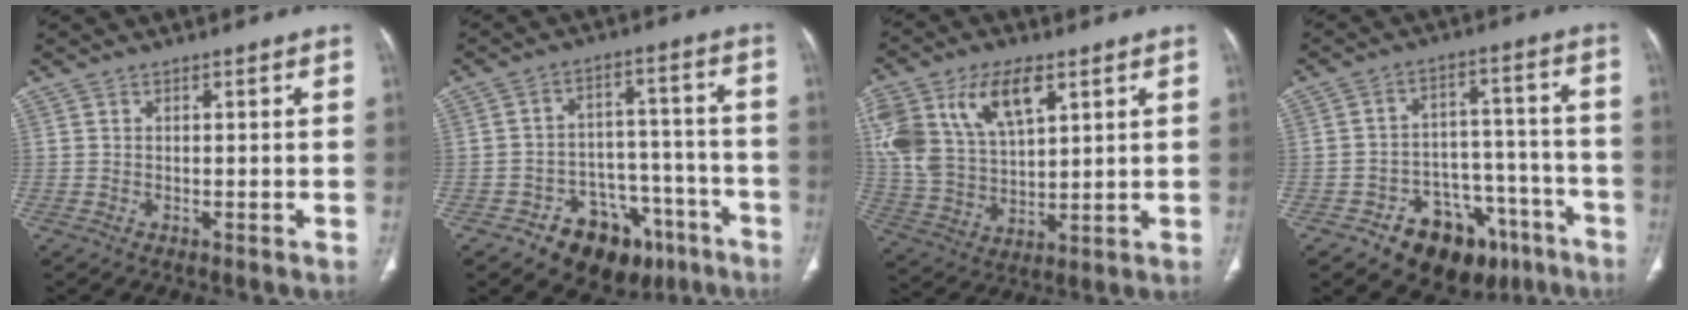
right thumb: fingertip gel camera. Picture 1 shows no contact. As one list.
[{"total": 14.5, "force": [-8.9, 9.7, 6.0], "torque": [-0.037, 0.087, -0.124]}, {"total": 17.6, "force": [7.7, 9.6, 12.6], "torque": [-0.246, -0.012, 0.153]}, {"total": 16.0, "force": [-9.9, 10.3, 7.2], "torque": [-0.053, 0.095, -0.139]}]